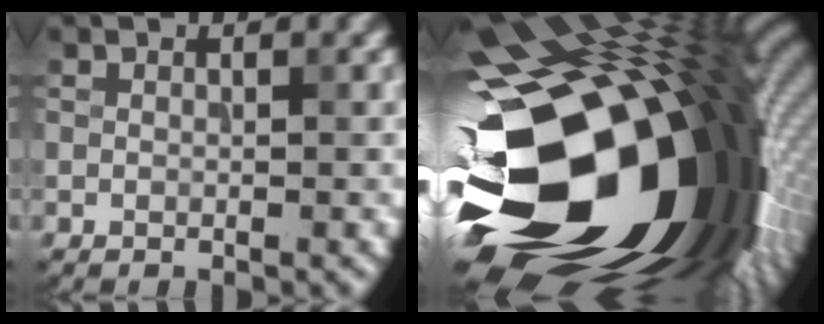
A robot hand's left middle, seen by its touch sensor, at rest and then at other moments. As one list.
[{"total": 21.6, "force": [-4.5, 13.5, 16.3], "torque": [-0.299, -0.069, -0.062]}]